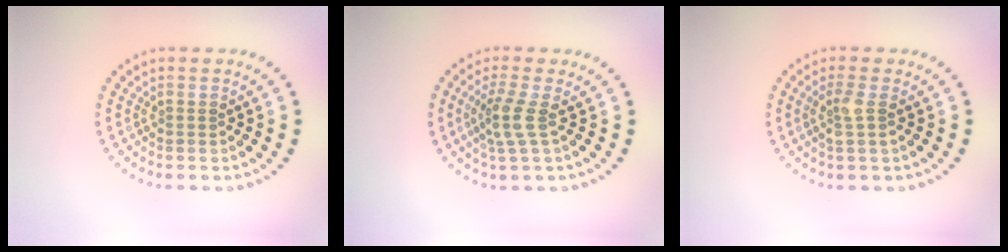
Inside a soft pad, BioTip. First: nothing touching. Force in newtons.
{"total": 2.5, "press": 1.9, "slide": 1.6}
{"total": 1.7, "press": 1.4, "slide": 0.8}